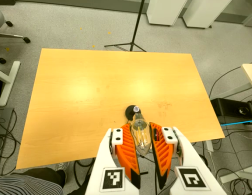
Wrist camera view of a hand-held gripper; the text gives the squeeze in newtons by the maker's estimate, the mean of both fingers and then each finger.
{"total": 21.1, "left": 26.1, "right": 16.0}